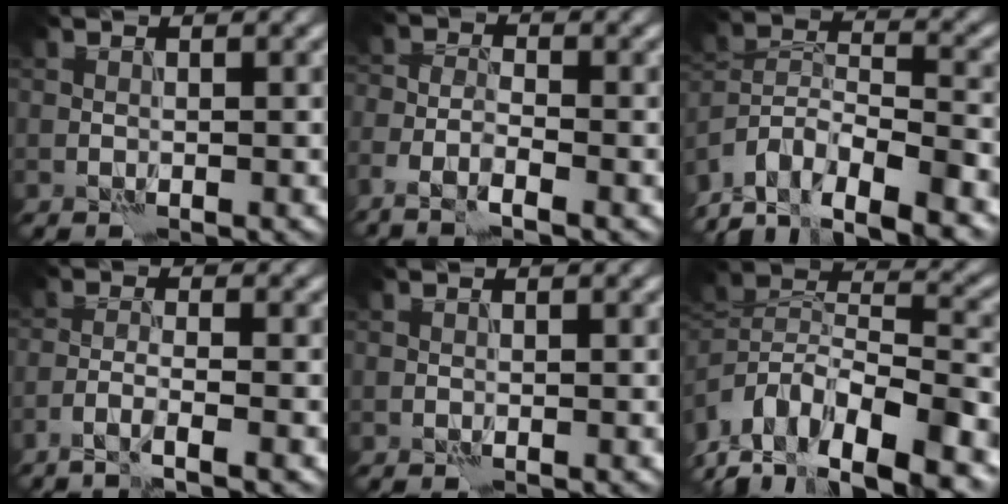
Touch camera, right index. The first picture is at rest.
{"total": 3.2, "force": [-2.4, 0.6, 2.0], "torque": [-0.039, -0.001, -0.054]}
{"total": 10.1, "force": [-8.7, 3.1, 3.9], "torque": [-0.053, 0.013, -0.142]}
{"total": 2.6, "force": [-1.9, 0.1, 1.8], "torque": [-0.030, 0.003, -0.045]}
{"total": 0.0}
{"total": 12.1, "force": [-7.7, 5.0, 7.9], "torque": [-0.137, 0.034, -0.116]}